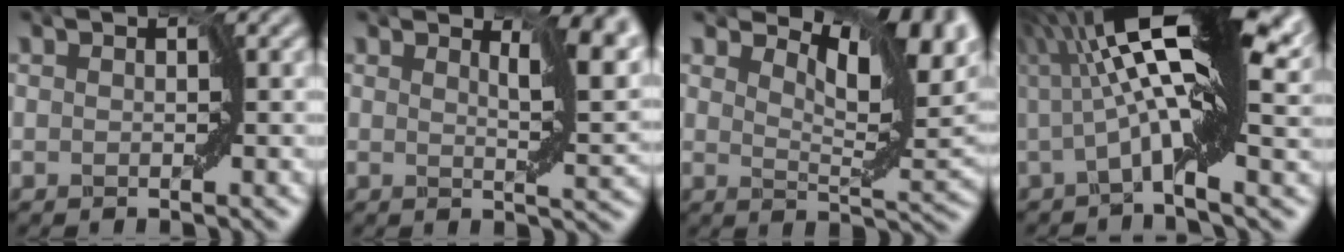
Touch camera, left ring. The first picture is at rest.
{"total": 5.9, "force": [2.3, 1.7, 5.1], "torque": [-0.073, -0.001, 0.031]}
{"total": 8.4, "force": [4.0, 3.2, 6.7], "torque": [-0.114, 0.003, 0.072]}
{"total": 13.7, "force": [4.0, 3.2, 12.7], "torque": [-0.225, 0.013, 0.065]}